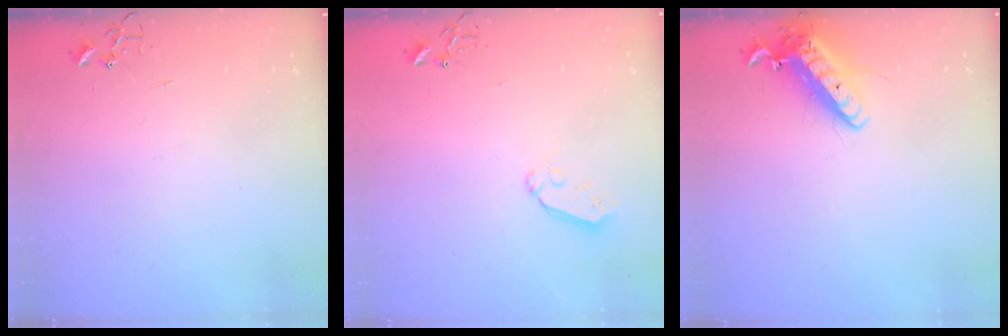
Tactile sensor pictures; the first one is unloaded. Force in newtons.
{"total": 6.1, "press": 6.0, "slide": 0.4}
{"total": 14.8, "press": 14.5, "slide": 2.9}